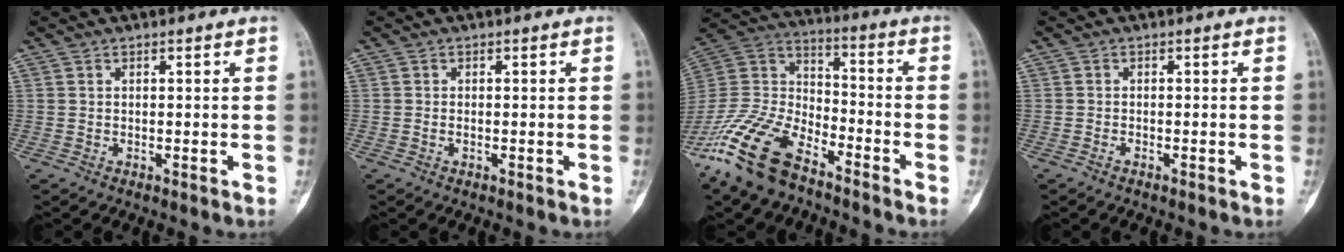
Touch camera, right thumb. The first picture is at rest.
{"total": 0.6, "force": [-0.1, 0.3, 0.5], "torque": [-0.011, 0.004, 0.000]}
{"total": 17.9, "force": [-12.3, 8.1, 10.3], "torque": [-0.209, 0.058, -0.237]}
{"total": 0.5, "force": [-0.4, 0.2, 0.2], "torque": [-0.007, 0.001, -0.007]}